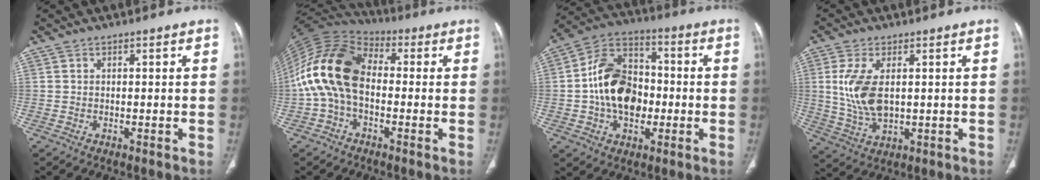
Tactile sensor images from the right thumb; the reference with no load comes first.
{"total": 16.3, "force": [-0.9, 10.4, 12.6], "torque": [-0.248, 0.037, -0.027]}
{"total": 16.1, "force": [-1.4, 11.3, 11.4], "torque": [-0.170, 0.034, -0.026]}
{"total": 9.7, "force": [1.4, 5.0, 8.2], "torque": [-0.180, -0.011, 0.038]}